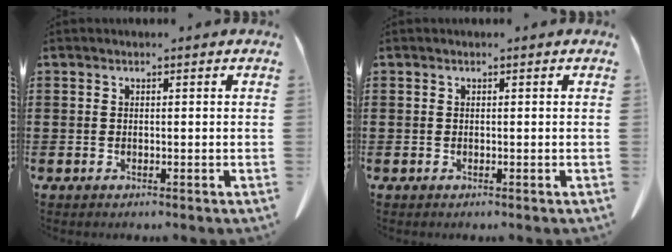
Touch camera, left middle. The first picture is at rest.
{"total": 0.0}